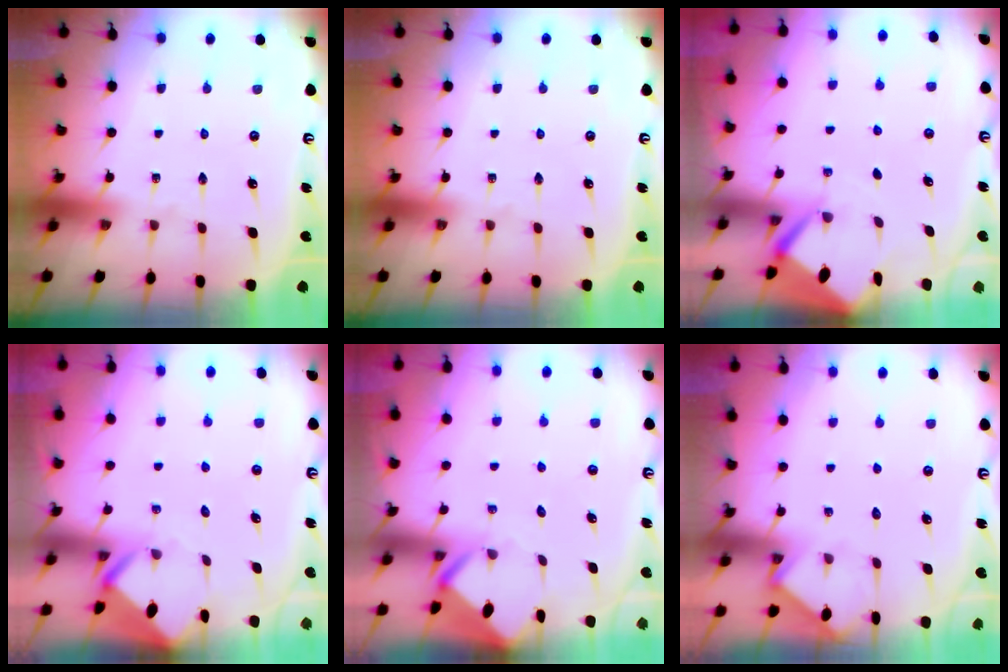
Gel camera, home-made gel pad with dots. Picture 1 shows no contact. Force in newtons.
{"total": 0.0}
{"total": 2.7, "press": 2.6, "slide": 0.3}
{"total": 3.6, "press": 3.6, "slide": 0.3}
{"total": 3.4, "press": 3.4, "slide": 0.2}
{"total": 3.2, "press": 3.2, "slide": 0.4}